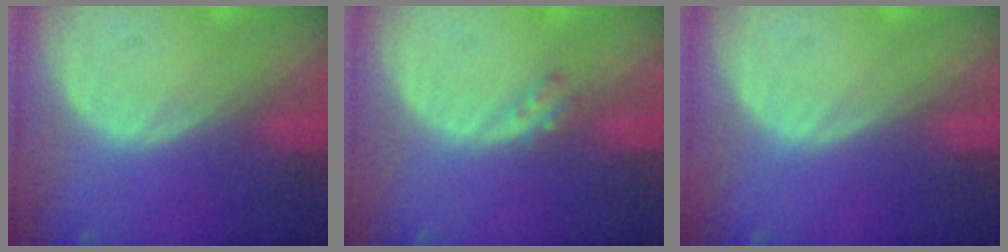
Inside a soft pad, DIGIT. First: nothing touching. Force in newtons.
{"total": 2.1, "press": 1.8, "slide": 1.0}
{"total": 0.0}